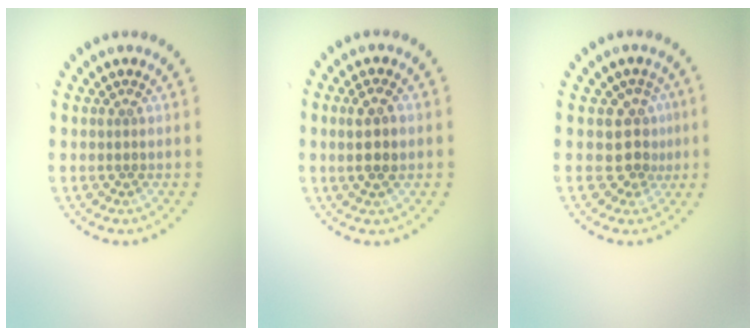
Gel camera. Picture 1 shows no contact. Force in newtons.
{"total": 2.7, "press": 2.6, "slide": 0.7}
{"total": 3.1, "press": 2.5, "slide": 1.8}